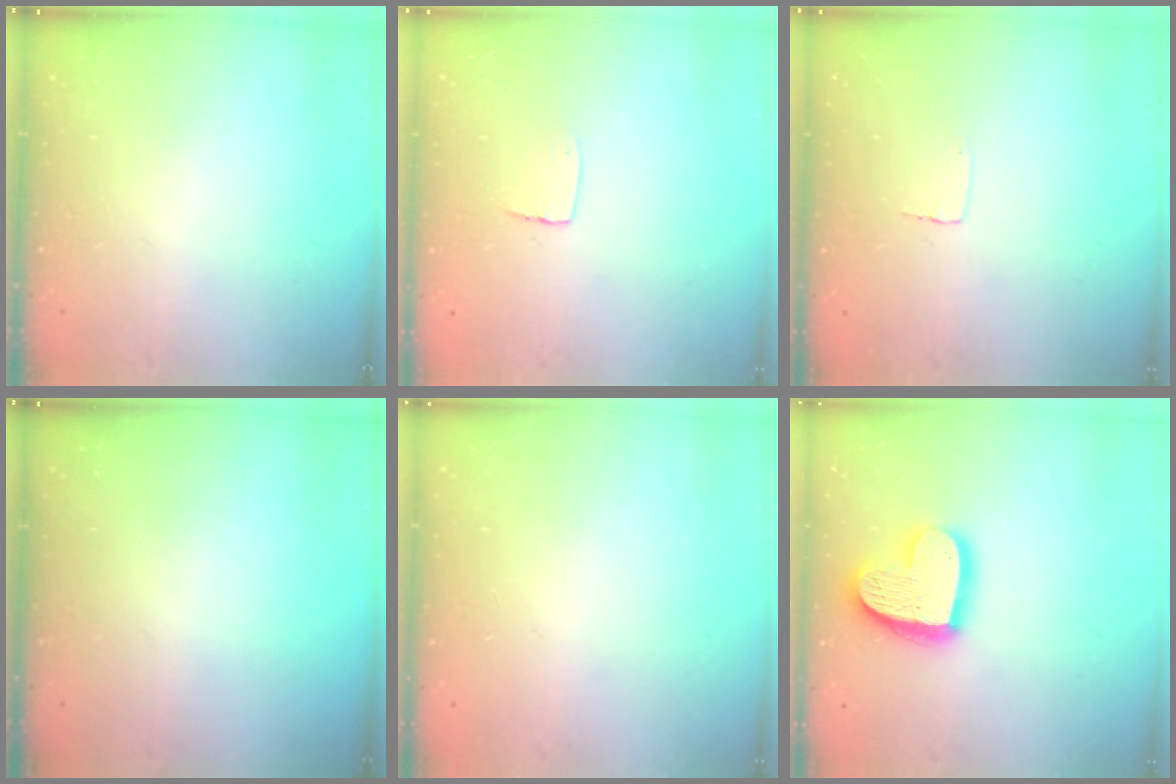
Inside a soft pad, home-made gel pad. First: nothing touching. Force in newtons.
{"total": 5.3, "press": 5.3, "slide": 0.4}
{"total": 2.6, "press": 2.6, "slide": 0.1}
{"total": 0.0}
{"total": 0.0}
{"total": 18.0, "press": 17.9, "slide": 1.3}